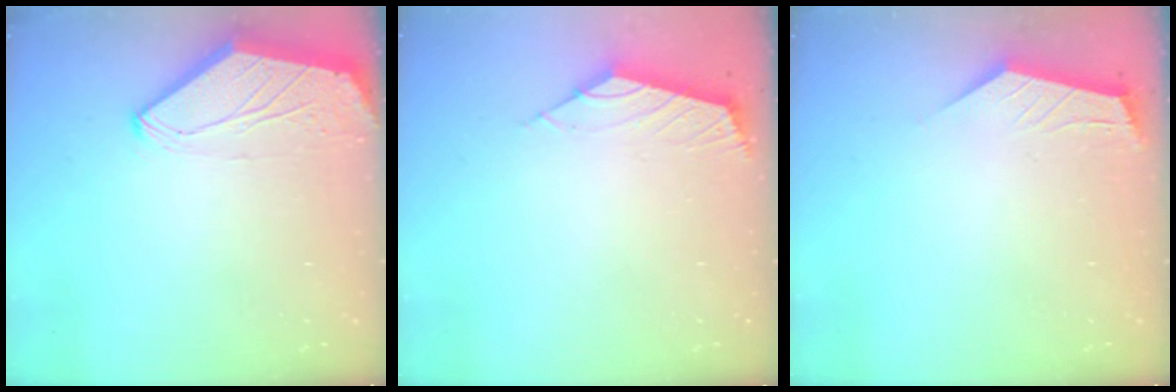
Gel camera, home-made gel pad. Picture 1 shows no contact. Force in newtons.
{"total": 2.6, "press": 2.5, "slide": 0.6}
{"total": 2.5, "press": 2.4, "slide": 0.3}